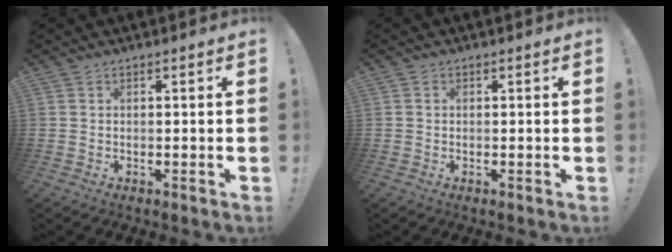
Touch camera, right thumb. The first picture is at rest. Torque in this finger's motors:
{"motor_torque": [-0.34, -0.04, -0.32, 0.13, 0.00]}